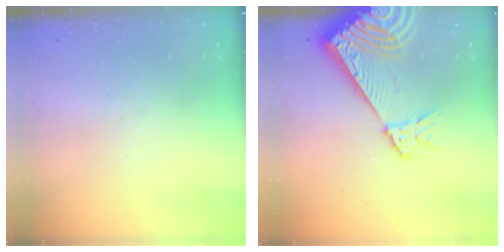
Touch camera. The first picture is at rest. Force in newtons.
{"total": 14.3, "press": 14.2, "slide": 2.1}